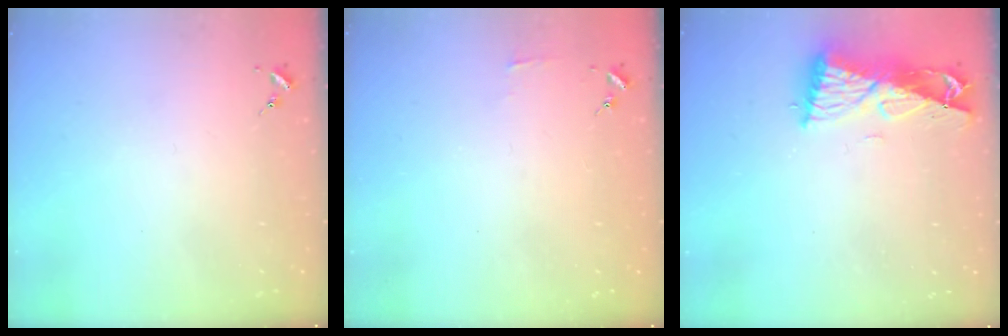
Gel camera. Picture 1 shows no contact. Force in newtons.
{"total": 2.9, "press": 2.9, "slide": 0.3}
{"total": 10.1, "press": 10.0, "slide": 1.4}